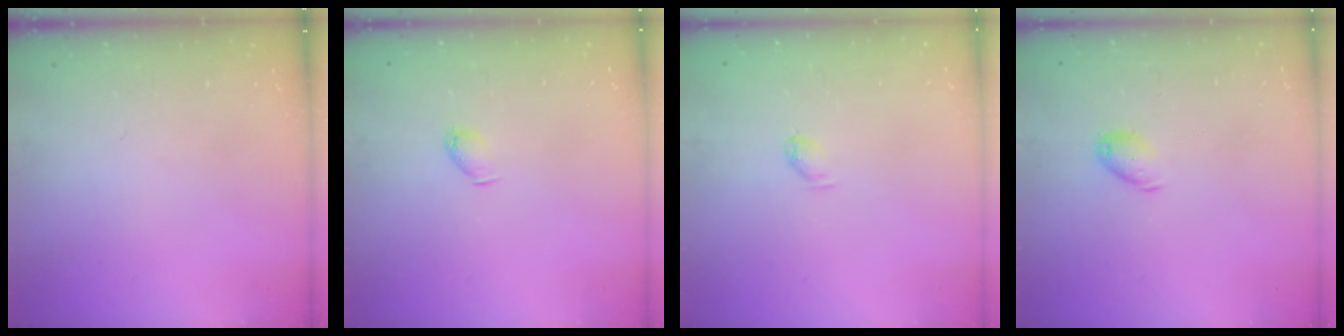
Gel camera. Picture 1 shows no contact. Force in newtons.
{"total": 3.1, "press": 3.0, "slide": 0.6}
{"total": 3.9, "press": 3.9, "slide": 0.6}
{"total": 5.8, "press": 5.8, "slide": 0.5}